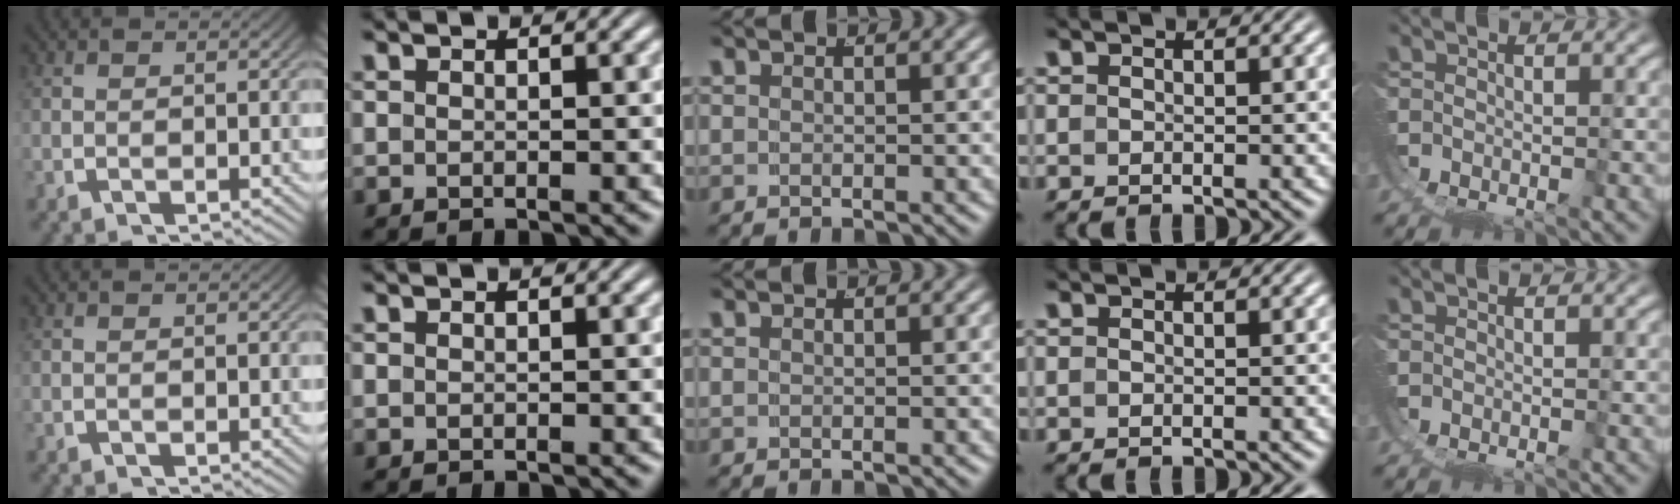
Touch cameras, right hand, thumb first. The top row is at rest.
{}